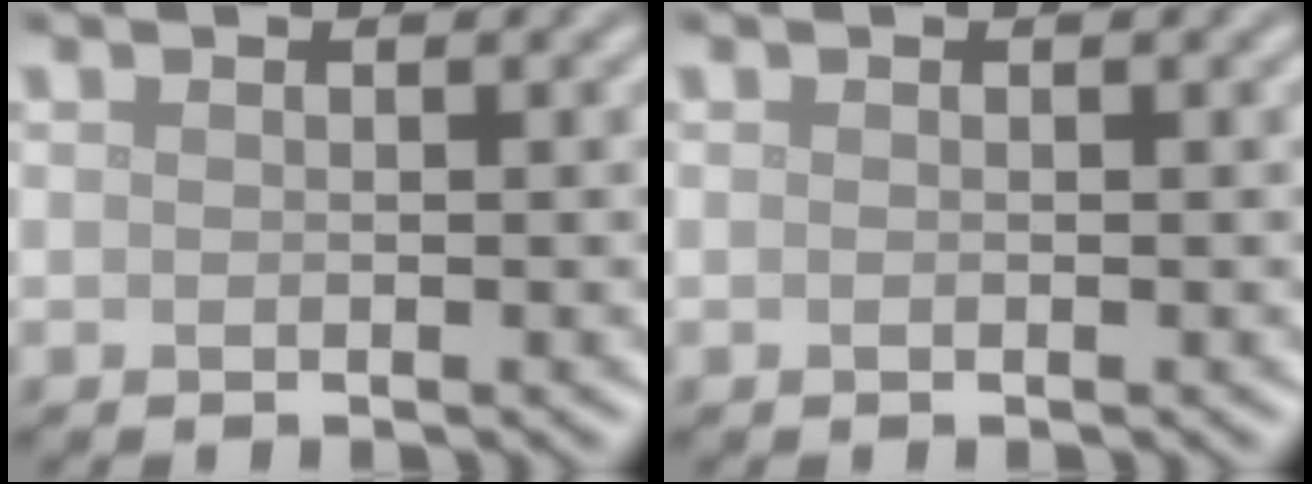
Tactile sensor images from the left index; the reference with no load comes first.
{"total": 0.0}